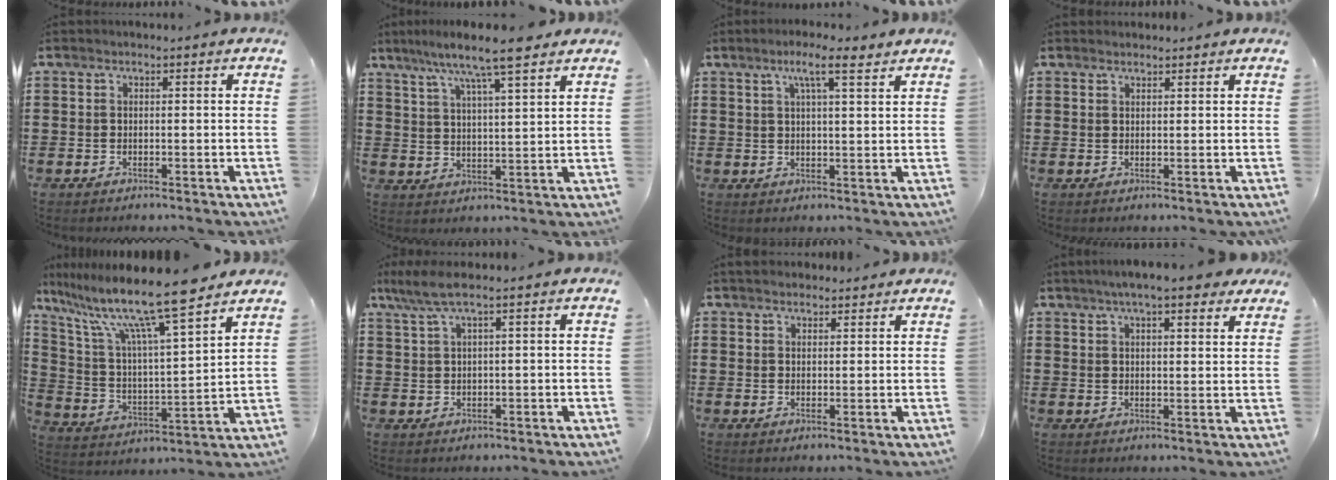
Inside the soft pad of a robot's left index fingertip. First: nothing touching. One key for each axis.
{"total": 8.3, "fx": 6.7, "fy": 0.3, "fz": 4.9, "tx": -0.114, "ty": -0.020, "tz": 0.115}
{"total": 5.9, "fx": 3.7, "fy": 0.9, "fz": 4.5, "tx": -0.090, "ty": 0.001, "tz": 0.061}
{"total": 1.3, "fx": 1.2, "fy": 0.3, "fz": 0.1, "tx": -0.004, "ty": 0.001, "tz": 0.024}
{"total": 13.0, "fx": 10.7, "fy": 0.1, "fz": 7.4, "tx": -0.176, "ty": -0.071, "tz": 0.177}
{"total": 3.8, "fx": 2.0, "fy": 0.2, "fz": 3.2, "tx": -0.073, "ty": 0.000, "tz": 0.034}
{"total": 2.3, "fx": 2.2, "fy": 0.6, "fz": 0.3, "tx": -0.009, "ty": 0.003, "tz": 0.044}
{"total": 5.8, "fx": 4.7, "fy": 1.0, "fz": 3.3, "tx": -0.068, "ty": -0.004, "tz": 0.082}